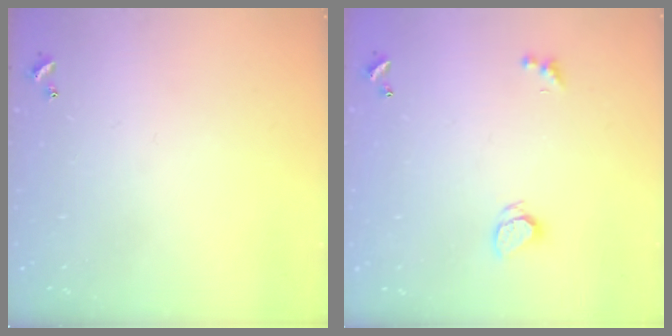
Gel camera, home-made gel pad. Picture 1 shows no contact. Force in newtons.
{"total": 1.8, "press": 1.7, "slide": 0.3}